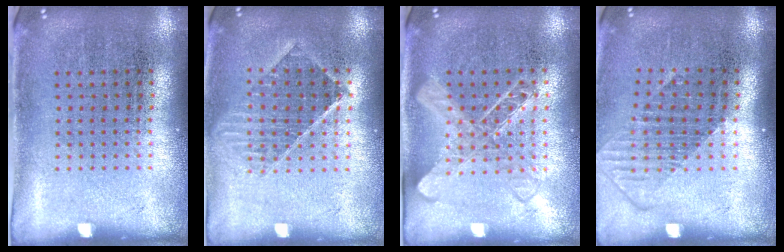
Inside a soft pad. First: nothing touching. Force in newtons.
{"total": 1.2, "press": 1.1, "slide": 0.4}
{"total": 1.4, "press": 1.4, "slide": 0.4}
{"total": 1.4, "press": 1.1, "slide": 0.9}